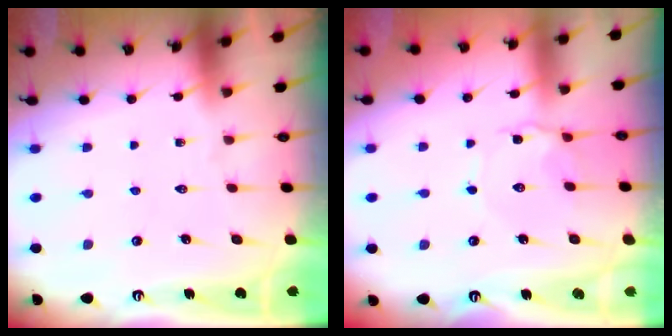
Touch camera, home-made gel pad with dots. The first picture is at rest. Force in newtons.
{"total": 2.7, "press": 2.7, "slide": 0.2}